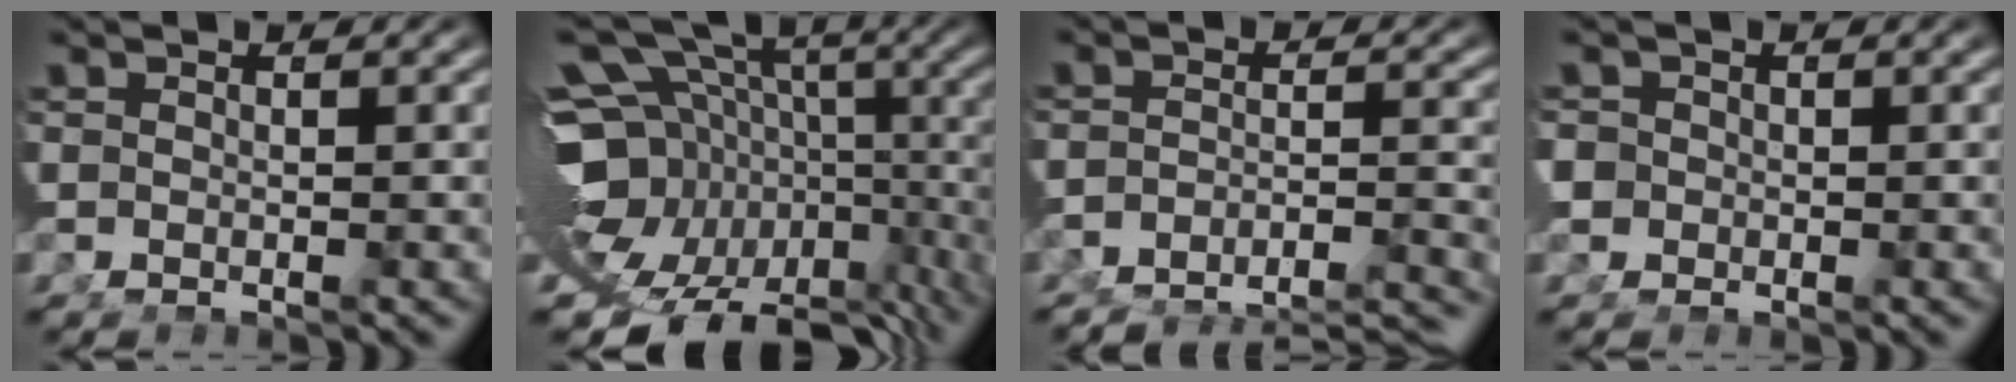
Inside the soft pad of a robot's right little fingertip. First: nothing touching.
{"total": 21.2, "force": [-5.9, 16.0, 12.6], "torque": [-0.213, -0.060, -0.074]}
{"total": 11.9, "force": [-11.2, 3.1, 2.6], "torque": [-0.014, -0.027, -0.169]}
{"total": 2.4, "force": [-0.7, 2.1, 0.8], "torque": [-0.025, -0.013, -0.009]}